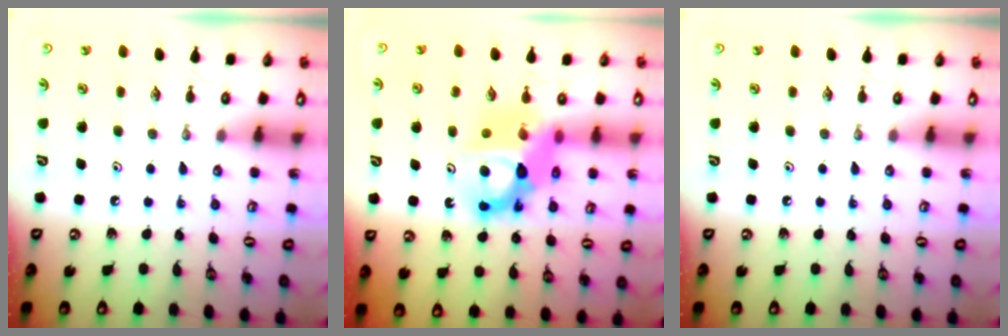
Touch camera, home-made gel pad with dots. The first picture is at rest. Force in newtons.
{"total": 12.4, "press": 12.1, "slide": 2.5}
{"total": 0.0}